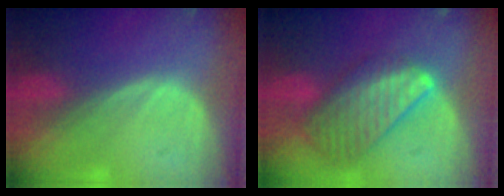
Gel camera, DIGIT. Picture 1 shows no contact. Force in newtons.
{"total": 9.5, "press": 8.3, "slide": 4.6}